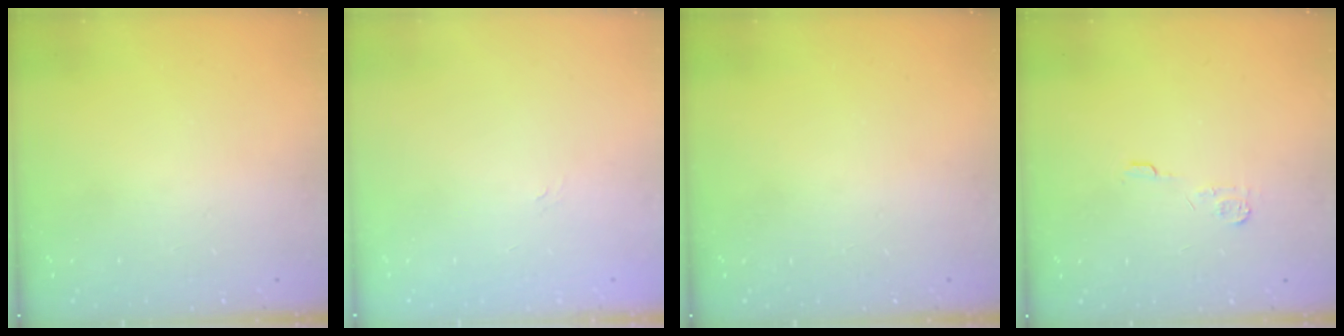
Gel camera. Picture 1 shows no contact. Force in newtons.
{"total": 2.3, "press": 2.0, "slide": 1.1}
{"total": 0.0}
{"total": 5.0, "press": 4.9, "slide": 0.7}